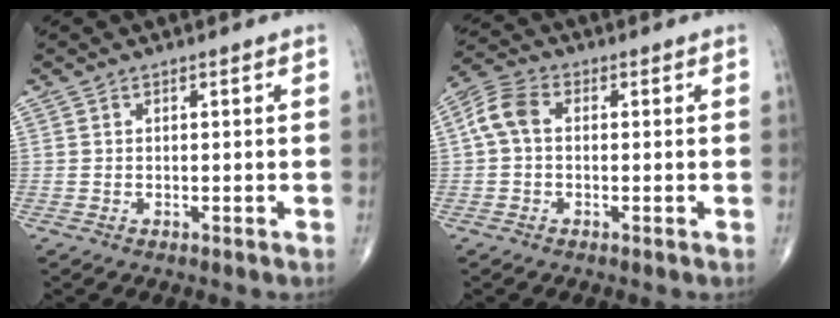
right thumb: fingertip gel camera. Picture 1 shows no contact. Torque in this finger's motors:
{"motor_torque": [0.02, 0.03, 0.34, 0.20, 0.02]}